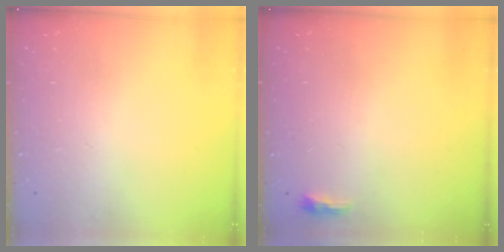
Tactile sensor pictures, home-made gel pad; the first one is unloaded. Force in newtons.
{"total": 3.6, "press": 3.4, "slide": 1.0}